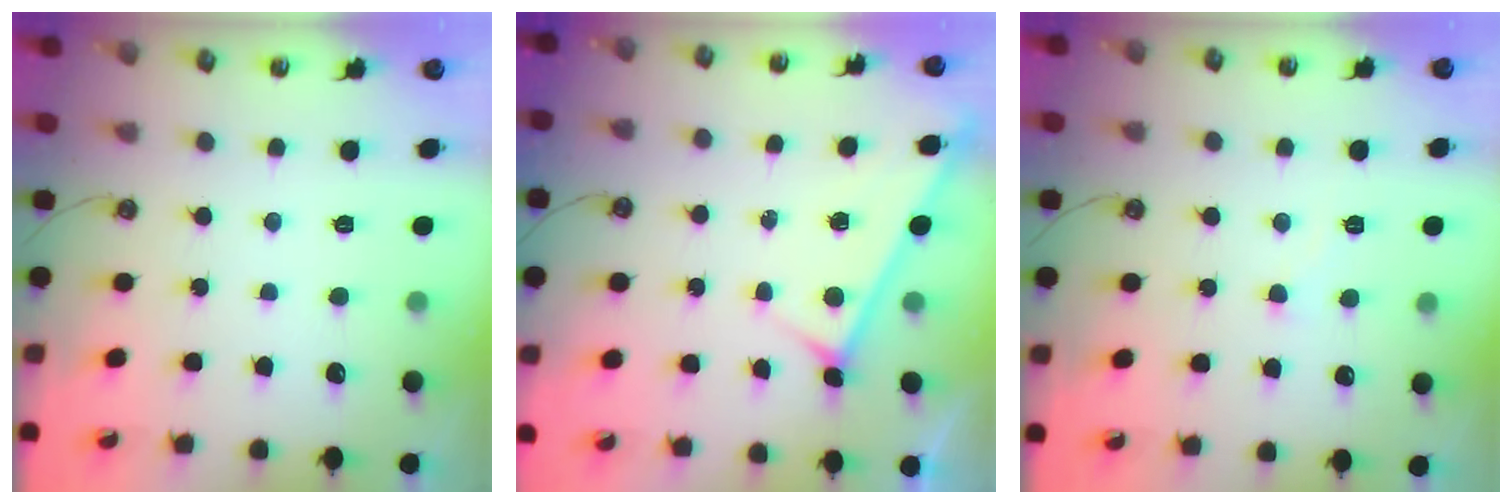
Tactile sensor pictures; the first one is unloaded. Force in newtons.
{"total": 4.5, "press": 4.5, "slide": 0.2}
{"total": 5.0, "press": 5.0, "slide": 0.4}